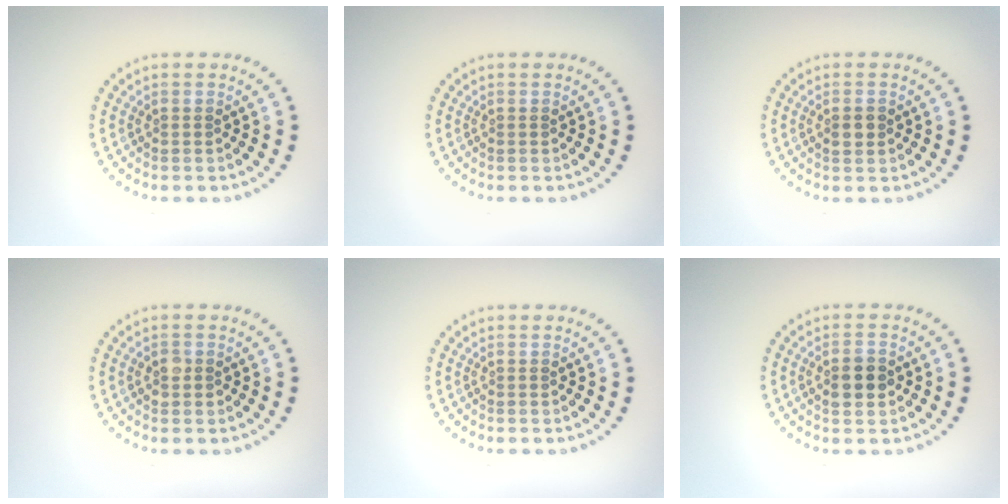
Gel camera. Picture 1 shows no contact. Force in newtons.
{"total": 0.0}
{"total": 1.2, "press": 1.1, "slide": 0.1}
{"total": 1.3, "press": 1.3, "slide": 0.2}
{"total": 0.0}
{"total": 2.8, "press": 2.8, "slide": 0.2}